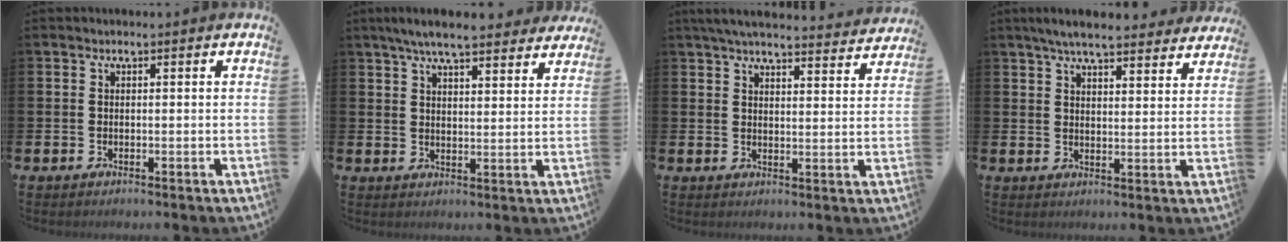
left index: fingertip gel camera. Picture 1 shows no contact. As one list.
[{"total": 6.6, "force": [6.1, 0.9, 2.3], "torque": [-0.053, -0.025, 0.108]}, {"total": 5.3, "force": [5.0, 0.6, 1.4], "torque": [-0.041, -0.028, 0.090]}, {"total": 6.1, "force": [5.7, 0.8, 1.9], "torque": [-0.042, -0.026, 0.100]}]